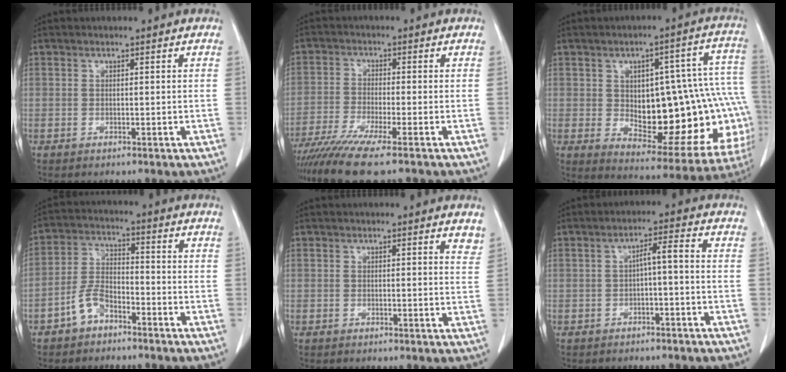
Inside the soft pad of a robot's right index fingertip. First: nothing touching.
{"total": 10.0, "force": [-7.8, -0.5, 6.3], "torque": [-0.104, -0.026, -0.131]}
{"total": 24.4, "force": [-1.6, 10.0, 22.2], "torque": [-0.218, 0.041, 0.011]}
{"total": 5.7, "force": [-3.5, 3.2, 3.2], "torque": [-0.073, 0.013, -0.067]}
{"total": 2.4, "force": [2.2, 0.4, 0.9], "torque": [-0.011, -0.012, 0.011]}
{"total": 3.2, "force": [-0.7, 0.3, 3.1], "torque": [-0.050, 0.015, -0.009]}